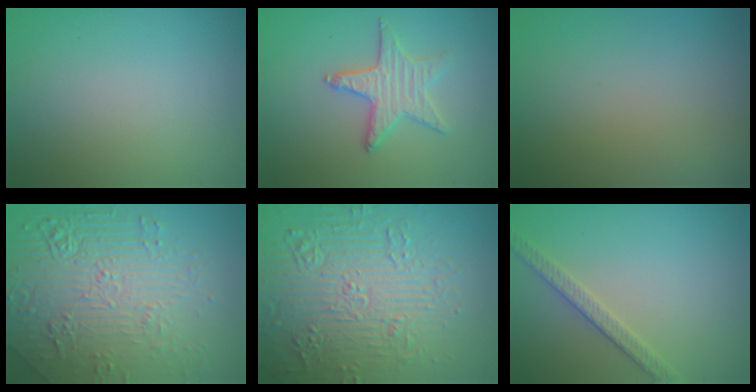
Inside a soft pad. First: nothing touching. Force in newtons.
{"total": 3.1, "press": 2.9, "slide": 1.2}
{"total": 0.0}
{"total": 6.9, "press": 5.6, "slide": 4.0}
{"total": 7.9, "press": 7.7, "slide": 1.9}
{"total": 2.6, "press": 2.5, "slide": 0.8}